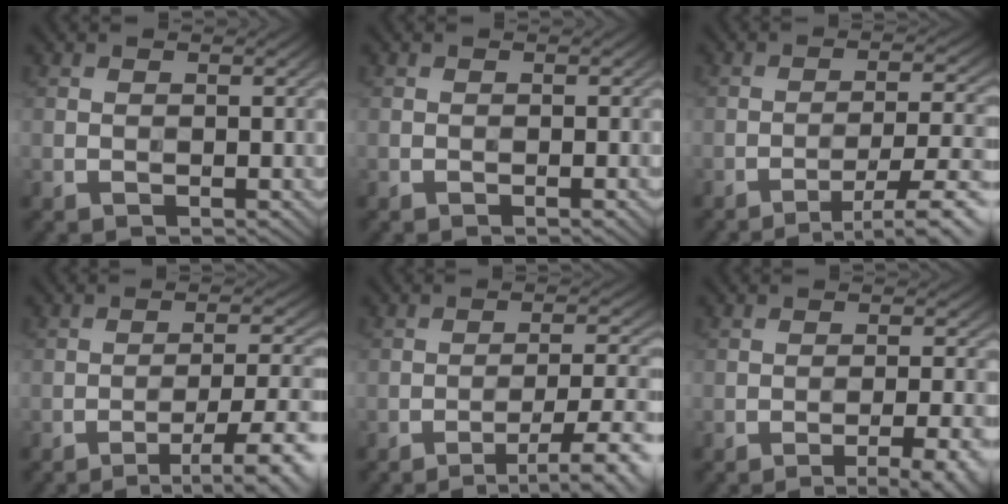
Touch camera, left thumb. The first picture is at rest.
{"total": 0.9, "force": [-0.4, 0.0, 0.8], "torque": [-0.012, 0.000, -0.009]}
{"total": 8.6, "force": [-5.2, 1.9, 6.6], "torque": [-0.106, 0.009, -0.070]}
{"total": 8.5, "force": [-4.5, 2.0, 6.9], "torque": [-0.111, 0.004, -0.059]}
{"total": 8.5, "force": [-4.7, 2.1, 6.8], "torque": [-0.110, 0.005, -0.062]}
{"total": 8.2, "force": [-5.5, 1.8, 5.9], "torque": [-0.076, 0.013, -0.066]}